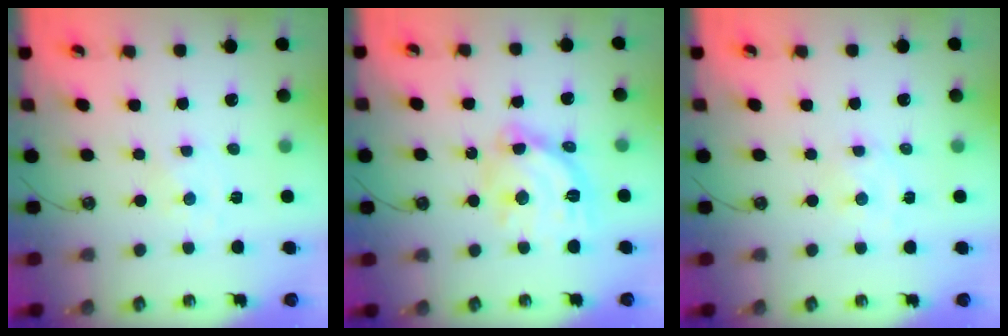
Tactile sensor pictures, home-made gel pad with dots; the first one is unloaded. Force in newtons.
{"total": 16.3, "press": 16.2, "slide": 1.6}
{"total": 1.8, "press": 1.7, "slide": 0.4}